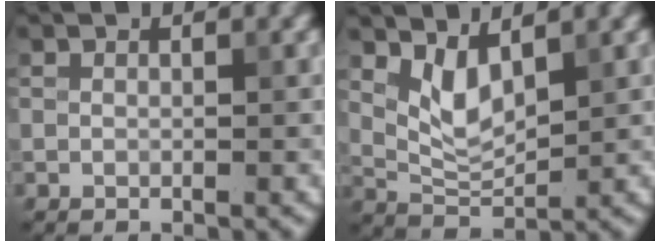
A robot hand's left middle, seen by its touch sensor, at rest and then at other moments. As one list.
[{"total": 3.4, "force": [1.8, 1.5, 2.5], "torque": [-0.055, -0.009, 0.042]}]